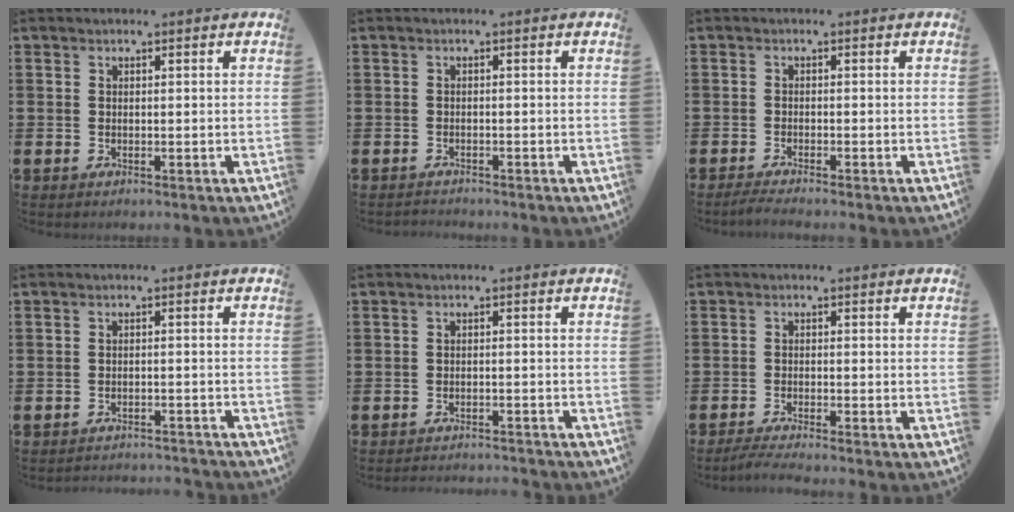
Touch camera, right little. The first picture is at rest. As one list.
[{"total": 0.7, "force": [-0.6, 0.0, -0.1], "torque": [-0.001, 0.000, -0.014]}, {"total": 1.3, "force": [-1.0, 0.0, 0.8], "torque": [-0.011, -0.001, -0.020]}, {"total": 1.6, "force": [-1.6, -0.1, -0.1], "torque": [-0.002, 0.005, -0.034]}, {"total": 1.4, "force": [-1.4, -0.1, 0.0], "torque": [-0.002, 0.004, -0.029]}, {"total": 1.7, "force": [-1.4, 0.0, 1.0], "torque": [-0.016, 0.002, -0.027]}]